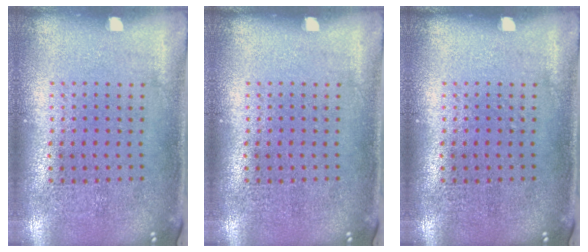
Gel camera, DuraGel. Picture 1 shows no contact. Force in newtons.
{"total": 0.0}
{"total": 0.0}